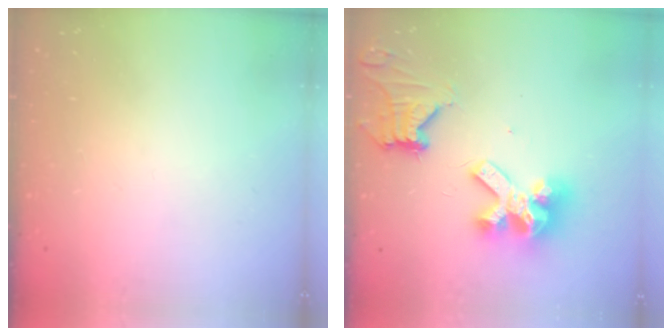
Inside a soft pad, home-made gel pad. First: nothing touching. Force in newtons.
{"total": 14.2, "press": 14.2, "slide": 1.1}